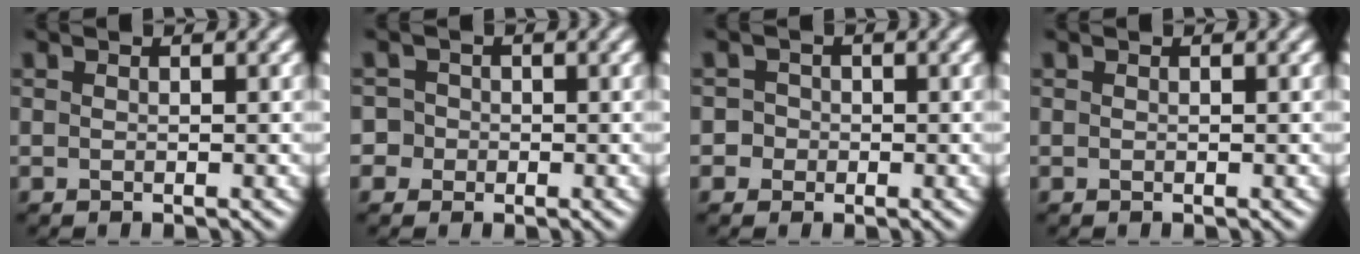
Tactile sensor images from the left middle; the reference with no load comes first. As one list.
[{"total": 2.9, "force": [-0.4, 2.8, 0.6], "torque": [0.013, 0.020, -0.028]}, {"total": 2.0, "force": [-0.2, 2.0, 0.4], "torque": [0.016, 0.013, -0.015]}, {"total": 0.0}]